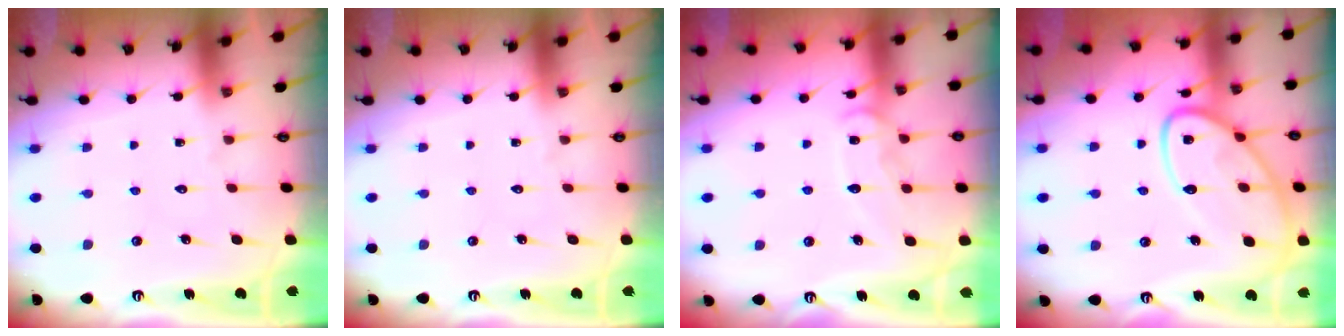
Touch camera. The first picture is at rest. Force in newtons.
{"total": 0.0}
{"total": 10.4, "press": 10.3, "slide": 0.9}
{"total": 16.1, "press": 16.1, "slide": 1.5}